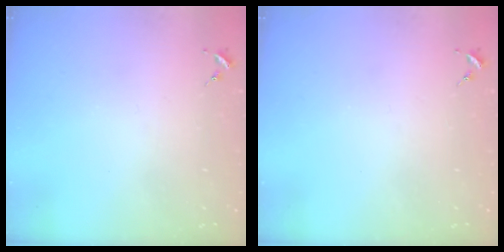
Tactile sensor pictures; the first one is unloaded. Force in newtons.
{"total": 0.0}